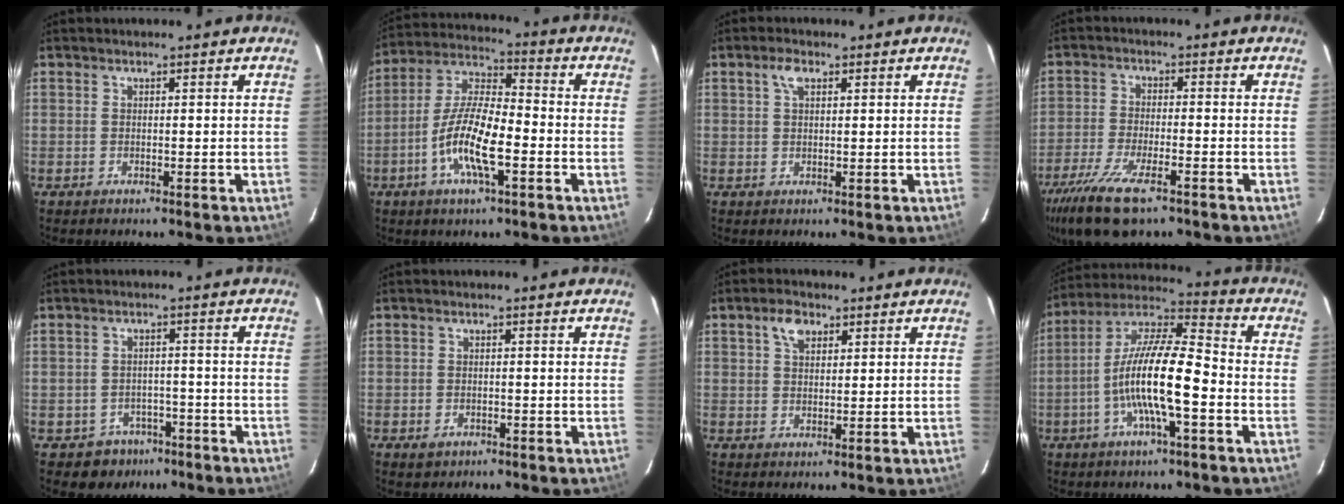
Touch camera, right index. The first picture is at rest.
{"total": 12.4, "force": [-4.4, 3.6, 11.1], "torque": [-0.228, -0.003, -0.089]}
{"total": 2.5, "force": [1.2, 1.3, 1.8], "torque": [-0.036, 0.008, 0.022]}
{"total": 12.3, "force": [-8.3, 3.6, 8.3], "torque": [-0.192, -0.039, -0.159]}
{"total": 5.6, "force": [-3.5, 4.3, 0.3], "torque": [-0.016, 0.026, -0.037]}
{"total": 2.1, "force": [-1.1, 1.6, 0.8], "torque": [-0.015, -0.002, -0.016]}
{"total": 4.0, "force": [2.1, 2.5, 2.4], "torque": [-0.041, 0.011, 0.038]}
{"total": 14.8, "force": [-3.9, 2.9, 14.0], "torque": [-0.267, 0.000, -0.081]}